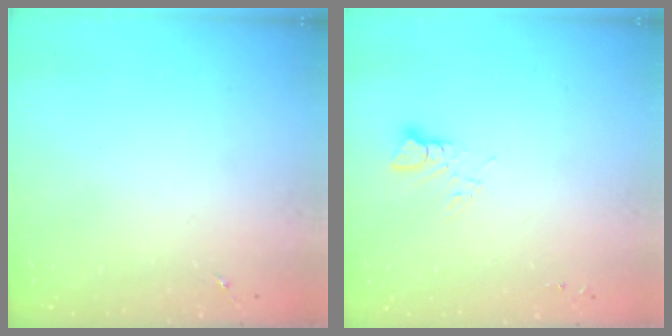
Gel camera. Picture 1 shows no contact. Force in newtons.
{"total": 3.1, "press": 3.0, "slide": 0.3}